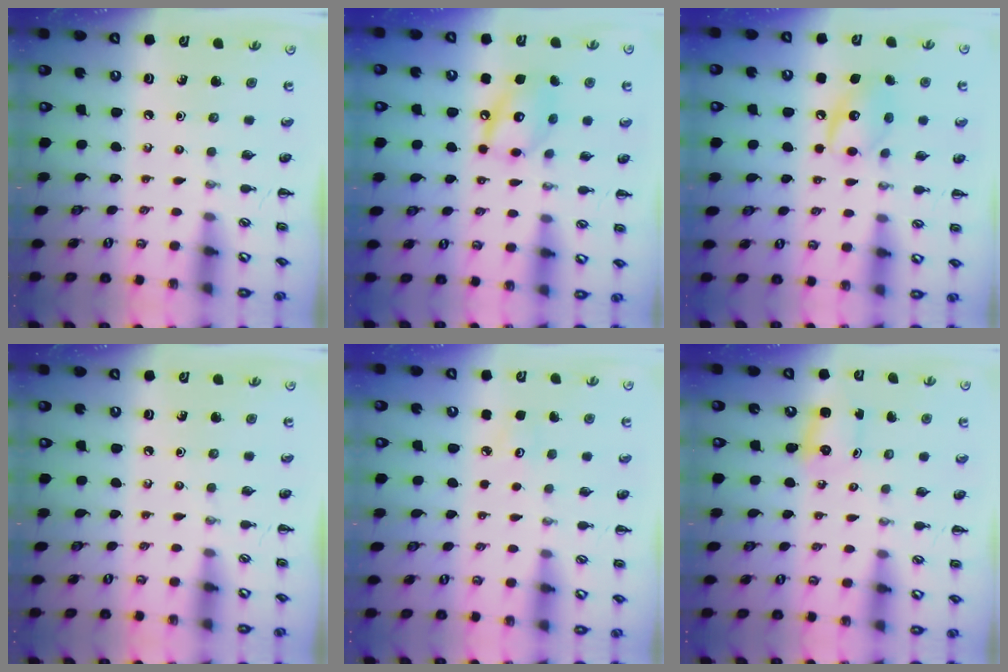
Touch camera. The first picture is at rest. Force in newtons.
{"total": 11.4, "press": 11.3, "slide": 1.0}
{"total": 10.3, "press": 10.3, "slide": 0.8}
{"total": 0.0}
{"total": 2.8, "press": 2.7, "slide": 0.8}
{"total": 2.2, "press": 2.1, "slide": 0.8}